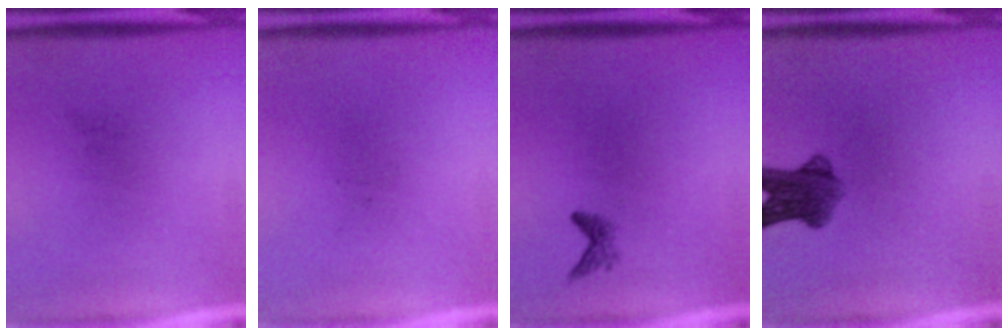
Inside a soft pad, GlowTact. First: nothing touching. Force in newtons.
{"total": 0.0}
{"total": 1.1}
{"total": 6.8}